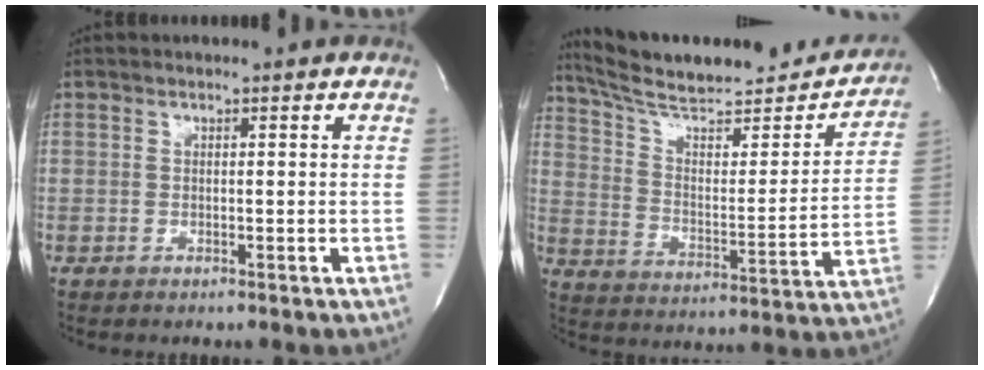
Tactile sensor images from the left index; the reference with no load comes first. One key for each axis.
{"total": 24.4, "fx": 22.1, "fy": 4.2, "fz": 9.4, "tx": -0.141, "ty": -0.030, "tz": 0.309}